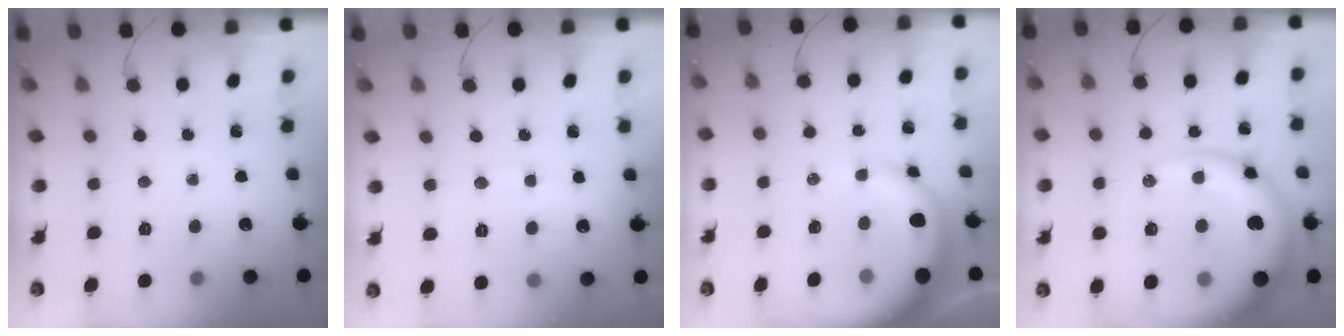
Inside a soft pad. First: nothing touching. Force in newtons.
{"total": 7.4, "press": 7.2, "slide": 1.5}
{"total": 12.0, "press": 11.8, "slide": 2.4}
{"total": 16.4, "press": 15.8, "slide": 4.5}